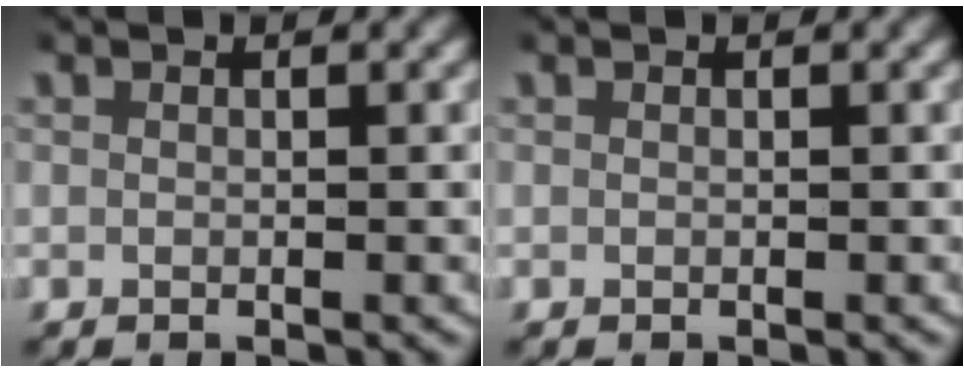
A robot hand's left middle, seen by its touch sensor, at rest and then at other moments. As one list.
[{"total": 0.0}]